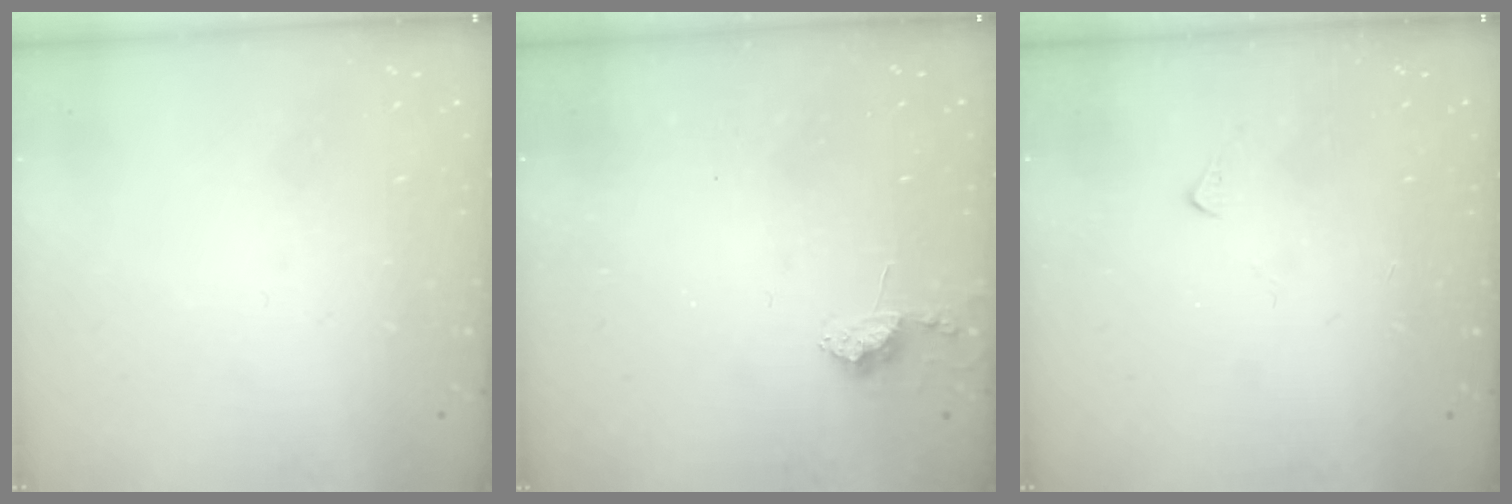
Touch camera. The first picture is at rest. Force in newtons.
{"total": 7.4, "press": 7.4, "slide": 0.7}
{"total": 4.4, "press": 4.4, "slide": 0.6}